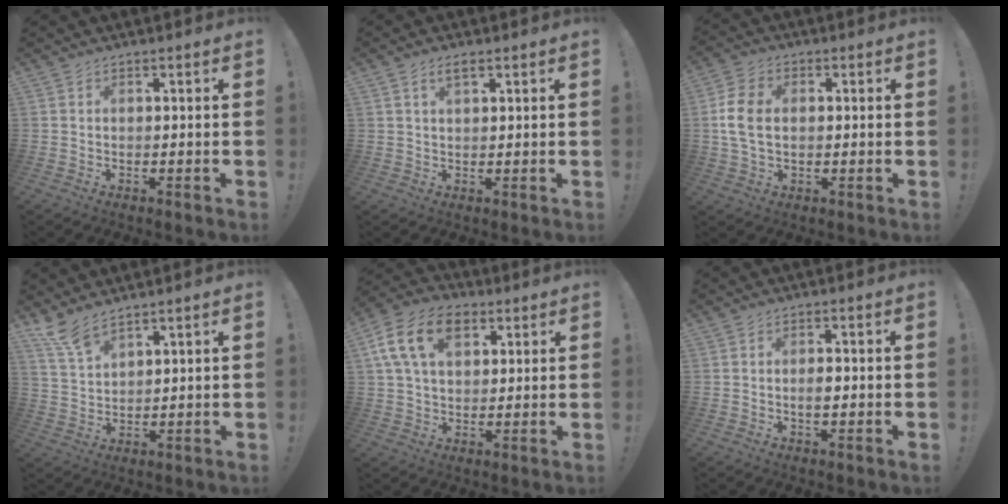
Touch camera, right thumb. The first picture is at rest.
{"total": 3.0, "force": [1.7, 1.3, 2.2], "torque": [-0.039, 0.001, 0.028]}
{"total": 10.2, "force": [0.2, 7.1, 7.2], "torque": [-0.153, 0.007, 0.007]}
{"total": 7.0, "force": [5.7, 1.5, 3.8], "torque": [-0.077, -0.034, 0.108]}
{"total": 15.6, "force": [6.3, 10.2, 10.0], "torque": [-0.168, -0.011, 0.117]}
{"total": 2.5, "force": [-0.7, 1.0, 2.1], "torque": [-0.028, 0.002, -0.015]}